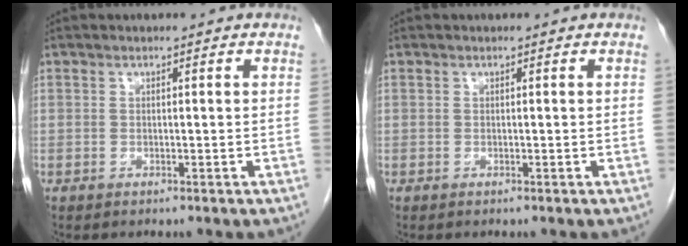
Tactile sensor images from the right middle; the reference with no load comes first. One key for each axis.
{"total": 0.0}